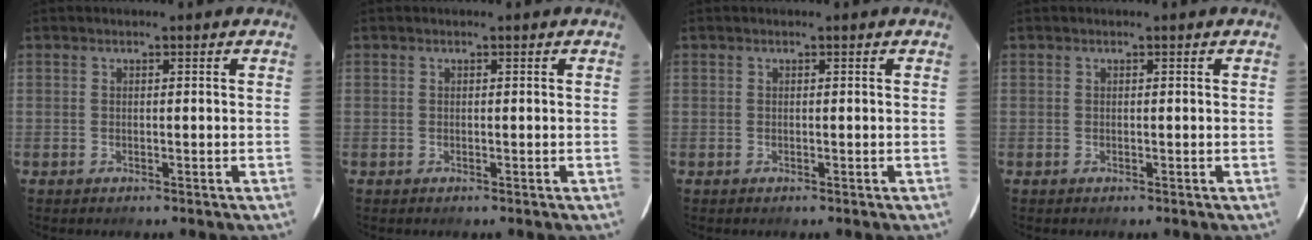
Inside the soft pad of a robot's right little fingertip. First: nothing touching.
{"total": 0.0}
{"total": 0.0}
{"total": 0.0}